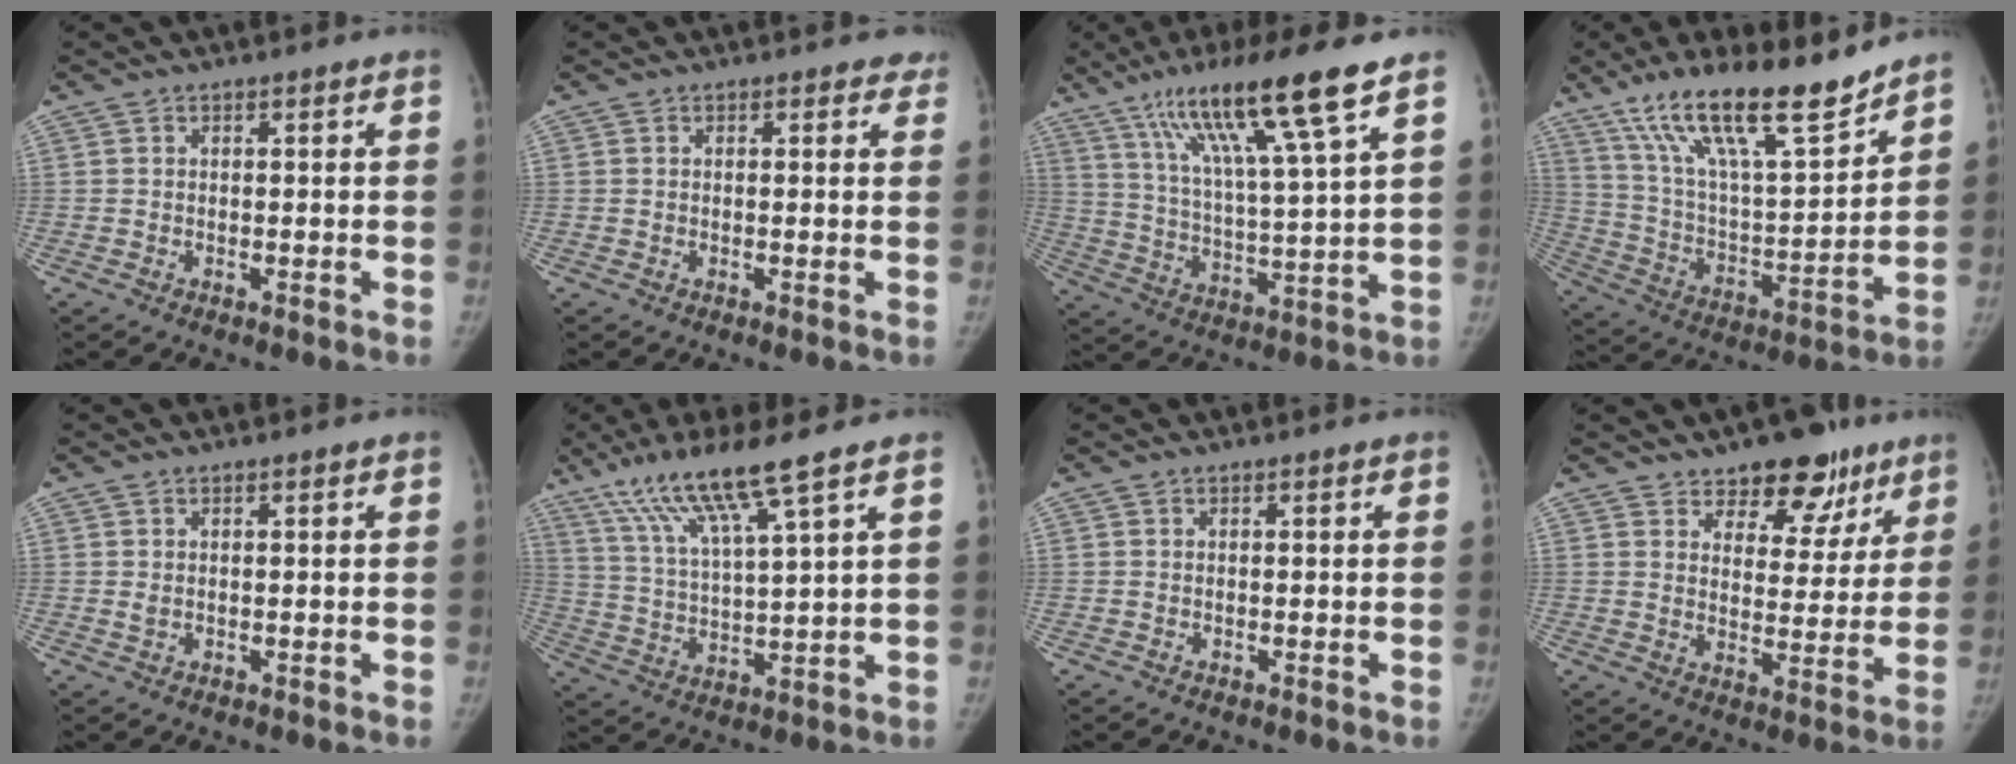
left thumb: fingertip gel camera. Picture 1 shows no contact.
{"total": 1.9, "force": [1.5, 1.1, 0.4], "torque": [0.018, -0.005, 0.003]}
{"total": 17.7, "force": [10.7, 1.3, 14.1], "torque": [-0.245, -0.035, 0.189]}
{"total": 20.7, "force": [15.4, 4.5, 13.1], "torque": [-0.203, -0.075, 0.277]}
{"total": 0.8, "force": [0.2, 0.5, 0.6], "torque": [-0.010, -0.002, 0.008]}
{"total": 12.5, "force": [8.2, 0.4, 9.4], "torque": [-0.185, -0.032, 0.164]}
{"total": 0.0}
{"total": 12.4, "force": [8.4, 6.9, 6.1], "torque": [-0.025, -0.042, 0.119]}